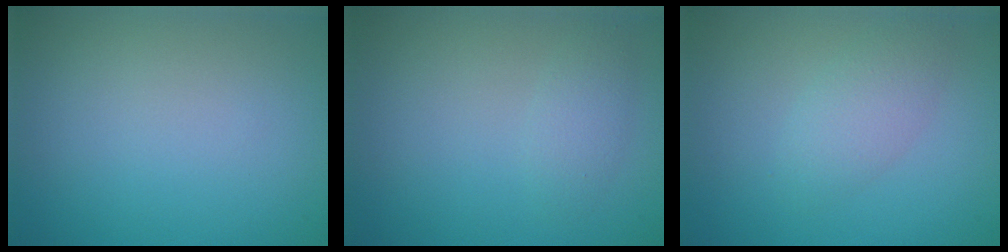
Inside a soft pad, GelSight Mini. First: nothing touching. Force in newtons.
{"total": 1.5, "press": 1.5, "slide": 0.1}
{"total": 2.4, "press": 2.4, "slide": 0.1}